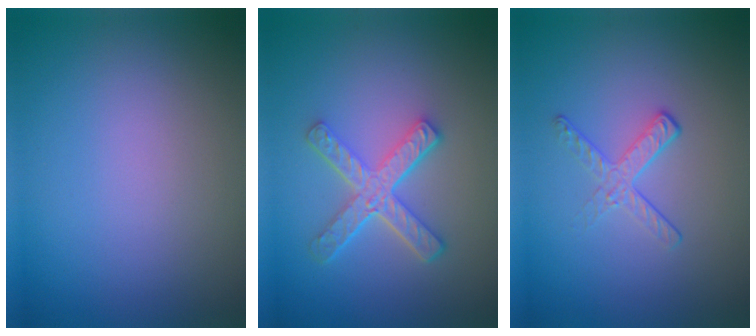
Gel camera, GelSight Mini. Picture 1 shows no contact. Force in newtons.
{"total": 4.6, "press": 3.3, "slide": 3.2}
{"total": 1.9, "press": 1.1, "slide": 1.6}